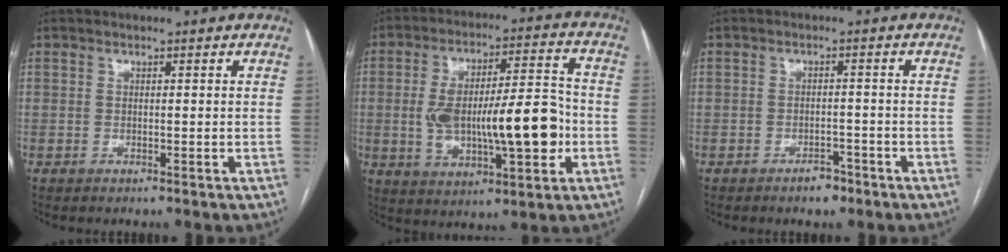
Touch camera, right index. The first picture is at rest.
{"total": 17.1, "force": [-2.1, 5.2, 16.1], "torque": [-0.277, 0.024, -0.021]}
{"total": 2.7, "force": [-2.0, 1.3, 1.1], "torque": [-0.013, 0.006, -0.025]}